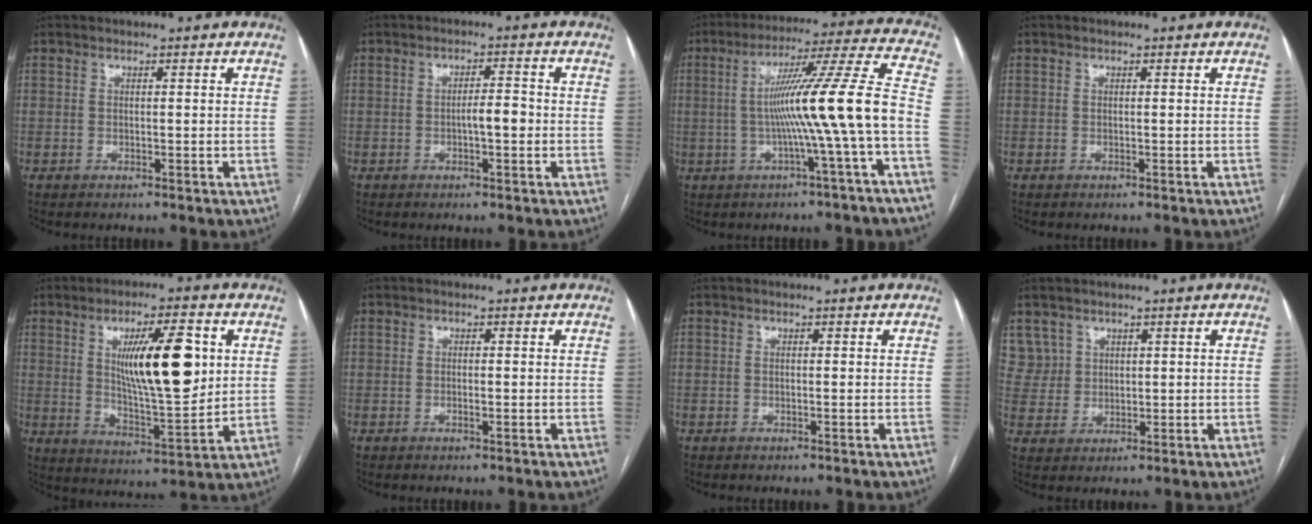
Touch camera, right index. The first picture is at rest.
{"total": 3.1, "force": [-0.7, 0.7, 2.9], "torque": [-0.046, 0.004, -0.011]}
{"total": 14.3, "force": [-2.6, -2.0, 13.9], "torque": [-0.222, 0.019, -0.043]}
{"total": 0.0}
{"total": 14.3, "force": [3.5, 3.1, 13.5], "torque": [-0.227, -0.001, 0.062]}
{"total": 0.8, "force": [-0.2, 0.2, 0.8], "torque": [-0.017, -0.001, -0.003]}
{"total": 0.0}
{"total": 5.1, "force": [2.9, 4.2, -0.2], "torque": [0.013, 0.008, 0.061]}